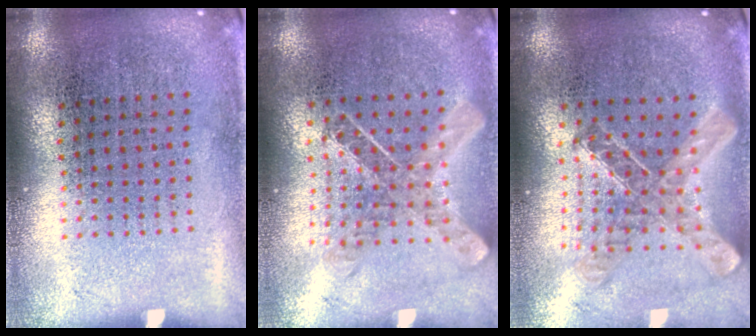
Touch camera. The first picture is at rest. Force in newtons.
{"total": 0.7, "press": 0.7, "slide": 0.1}
{"total": 1.1, "press": 1.1, "slide": 0.2}